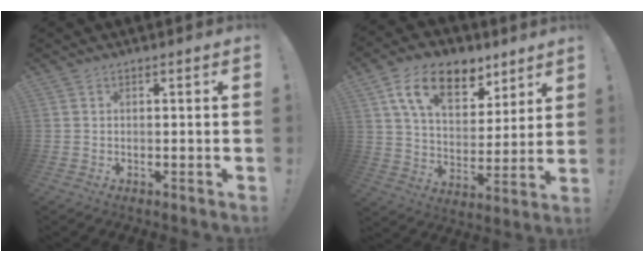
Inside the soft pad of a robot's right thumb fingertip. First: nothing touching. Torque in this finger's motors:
{"motor_torque": [0.06, 2.67, 0.46, -0.07, 0.28]}